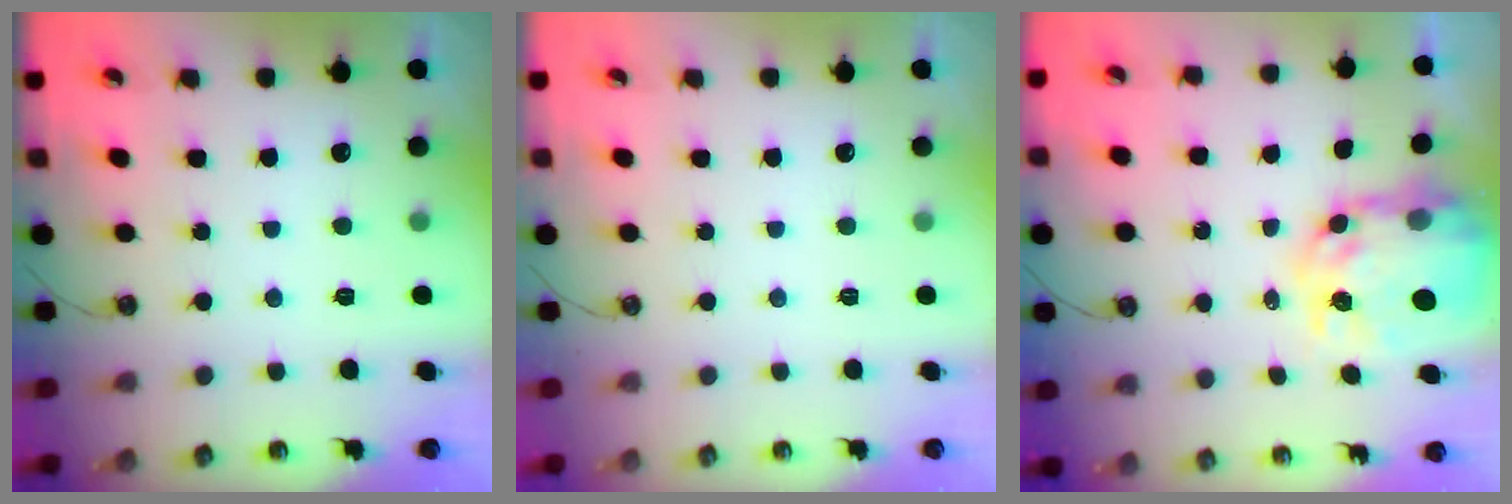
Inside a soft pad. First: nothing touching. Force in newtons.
{"total": 0.0}
{"total": 11.8, "press": 11.8, "slide": 0.9}